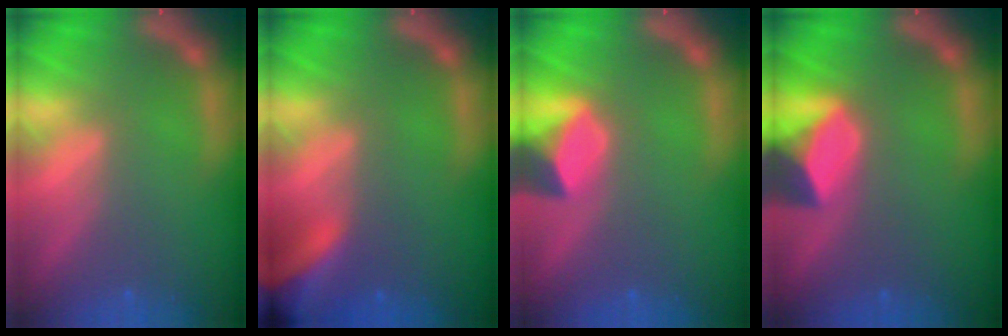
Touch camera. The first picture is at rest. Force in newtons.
{"total": 9.0}
{"total": 4.0}
{"total": 5.4}